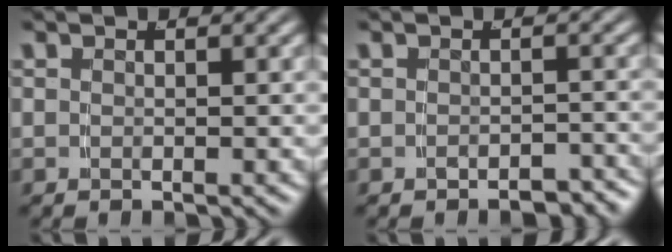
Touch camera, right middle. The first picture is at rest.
{"total": 2.6, "force": [-2.5, 0.5, 0.6], "torque": [-0.008, -0.005, -0.037]}